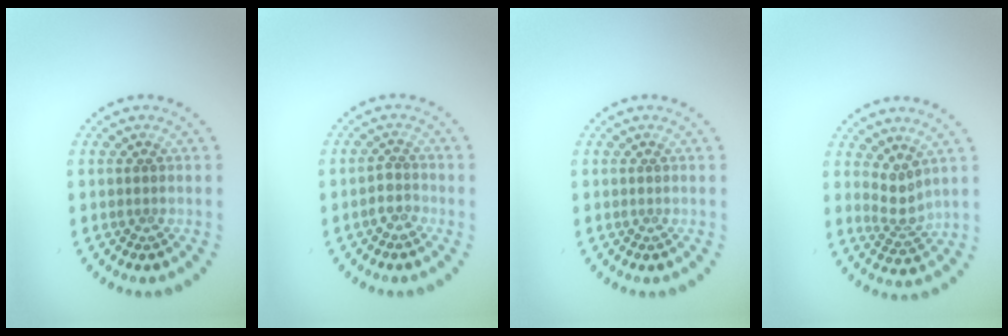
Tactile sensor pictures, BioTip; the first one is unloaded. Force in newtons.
{"total": 1.7, "press": 1.3, "slide": 1.0}
{"total": 0.0}
{"total": 2.3, "press": 1.6, "slide": 1.7}